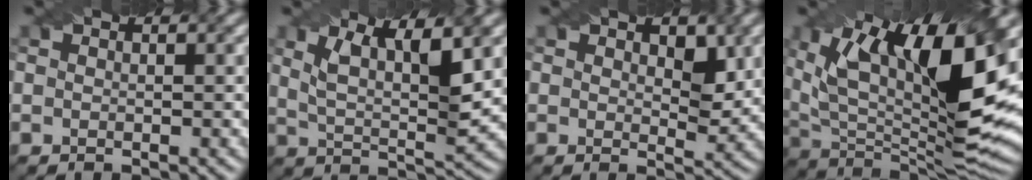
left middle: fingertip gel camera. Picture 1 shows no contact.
{"total": 6.4, "force": [2.9, 2.0, 5.3], "torque": [-0.100, -0.006, 0.053]}
{"total": 2.7, "force": [1.1, 1.5, 2.0], "torque": [-0.029, -0.010, 0.021]}
{"total": 16.2, "force": [6.0, 5.8, 13.9], "torque": [-0.245, 0.003, 0.106]}